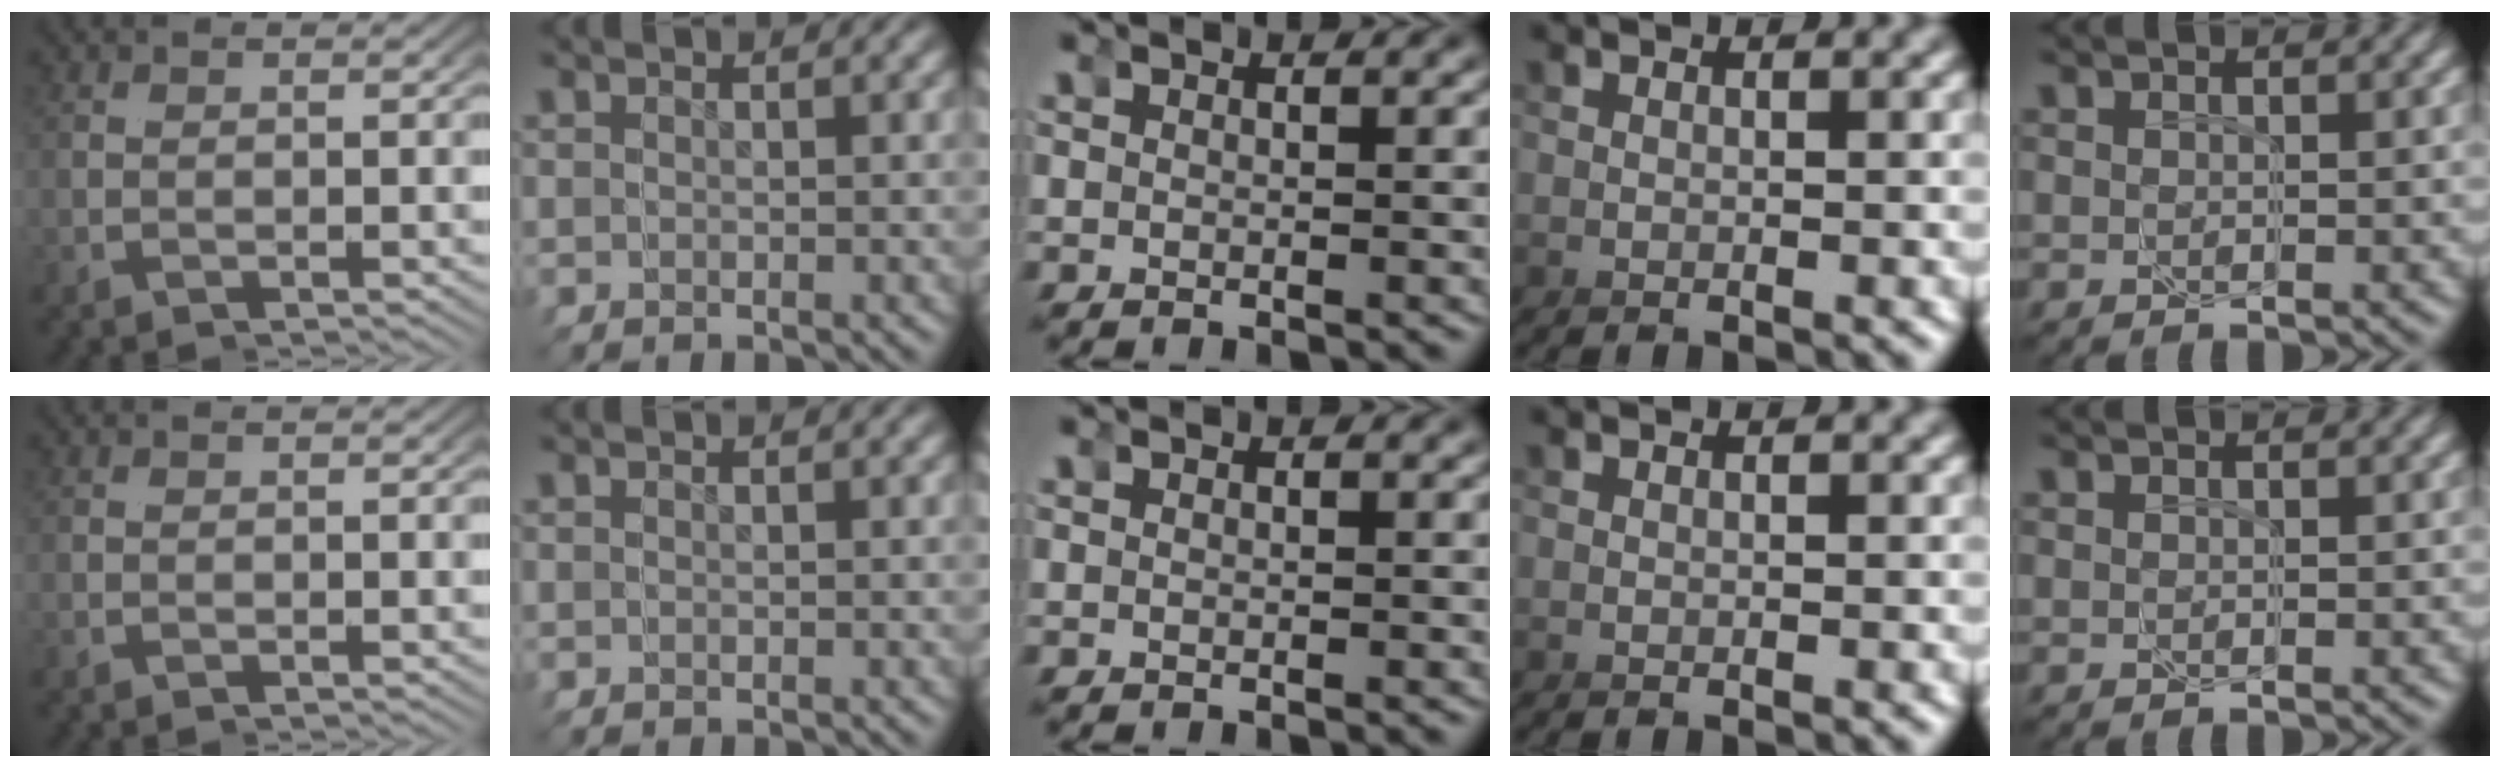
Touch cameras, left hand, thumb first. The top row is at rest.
{}